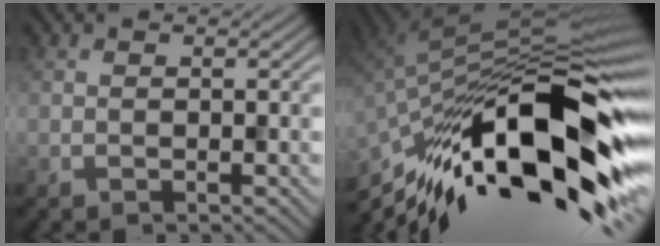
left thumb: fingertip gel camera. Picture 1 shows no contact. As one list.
[{"total": 18.2, "force": [-8.5, 6.3, 14.8], "torque": [-0.276, -0.005, -0.153]}]